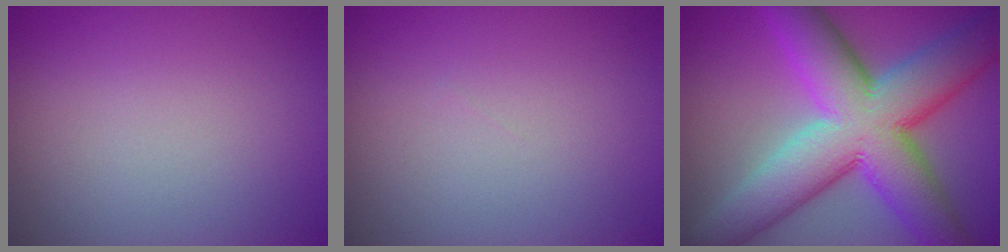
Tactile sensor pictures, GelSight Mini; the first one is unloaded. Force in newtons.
{"total": 0.0}
{"total": 13.6, "press": 13.6, "slide": 0.6}